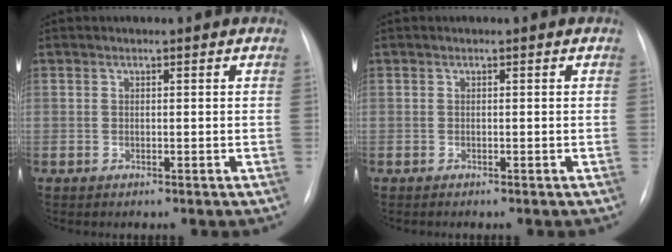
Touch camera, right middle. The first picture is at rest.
{"total": 0.0}